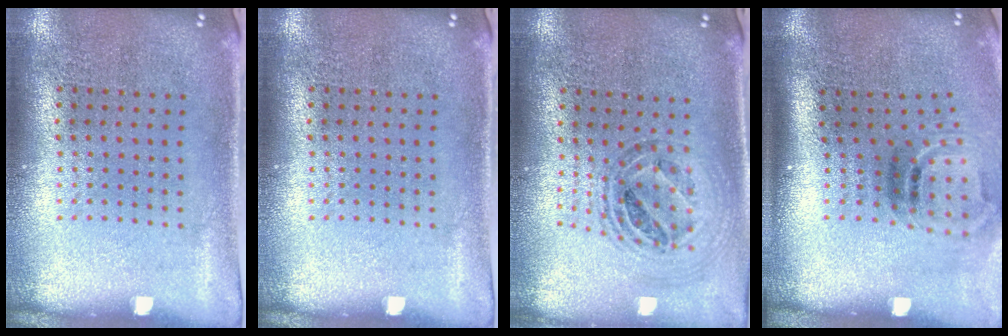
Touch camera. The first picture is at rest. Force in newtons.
{"total": 0.0}
{"total": 1.0, "press": 1.0, "slide": 0.1}
{"total": 2.0, "press": 1.2, "slide": 1.6}